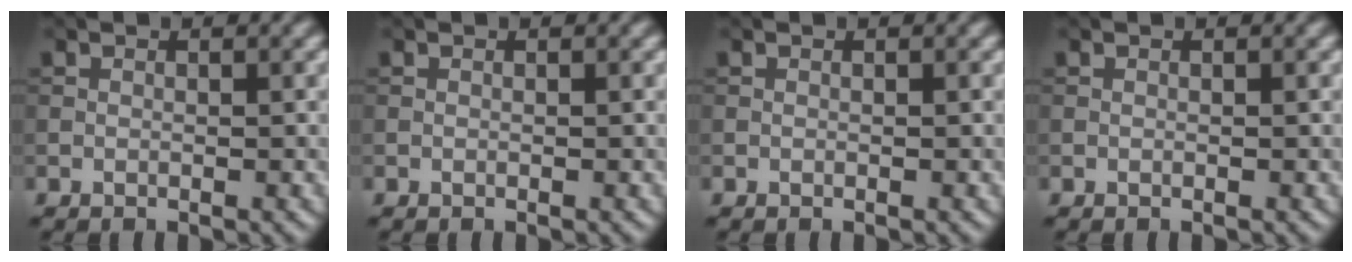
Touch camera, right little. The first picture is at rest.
{"total": 0.0}
{"total": 0.0}
{"total": 0.0}